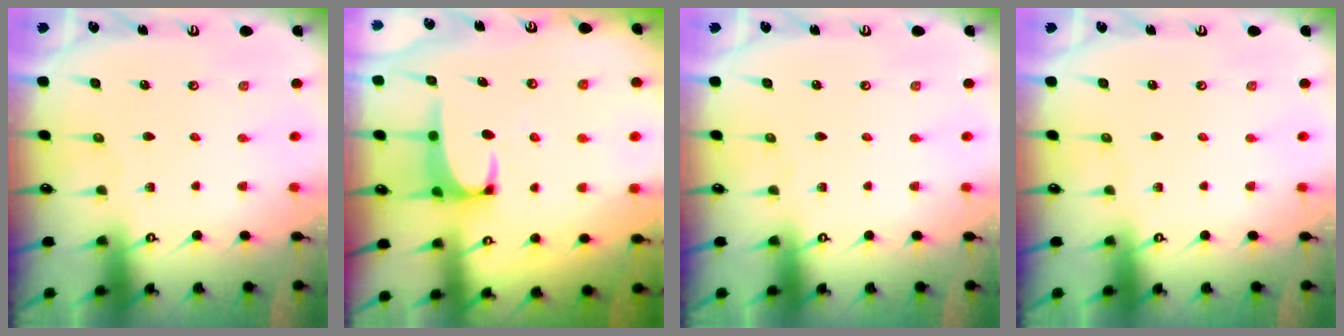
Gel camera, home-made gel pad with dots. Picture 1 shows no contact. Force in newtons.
{"total": 1.2, "press": 1.1, "slide": 0.5}
{"total": 0.0}
{"total": 0.0}